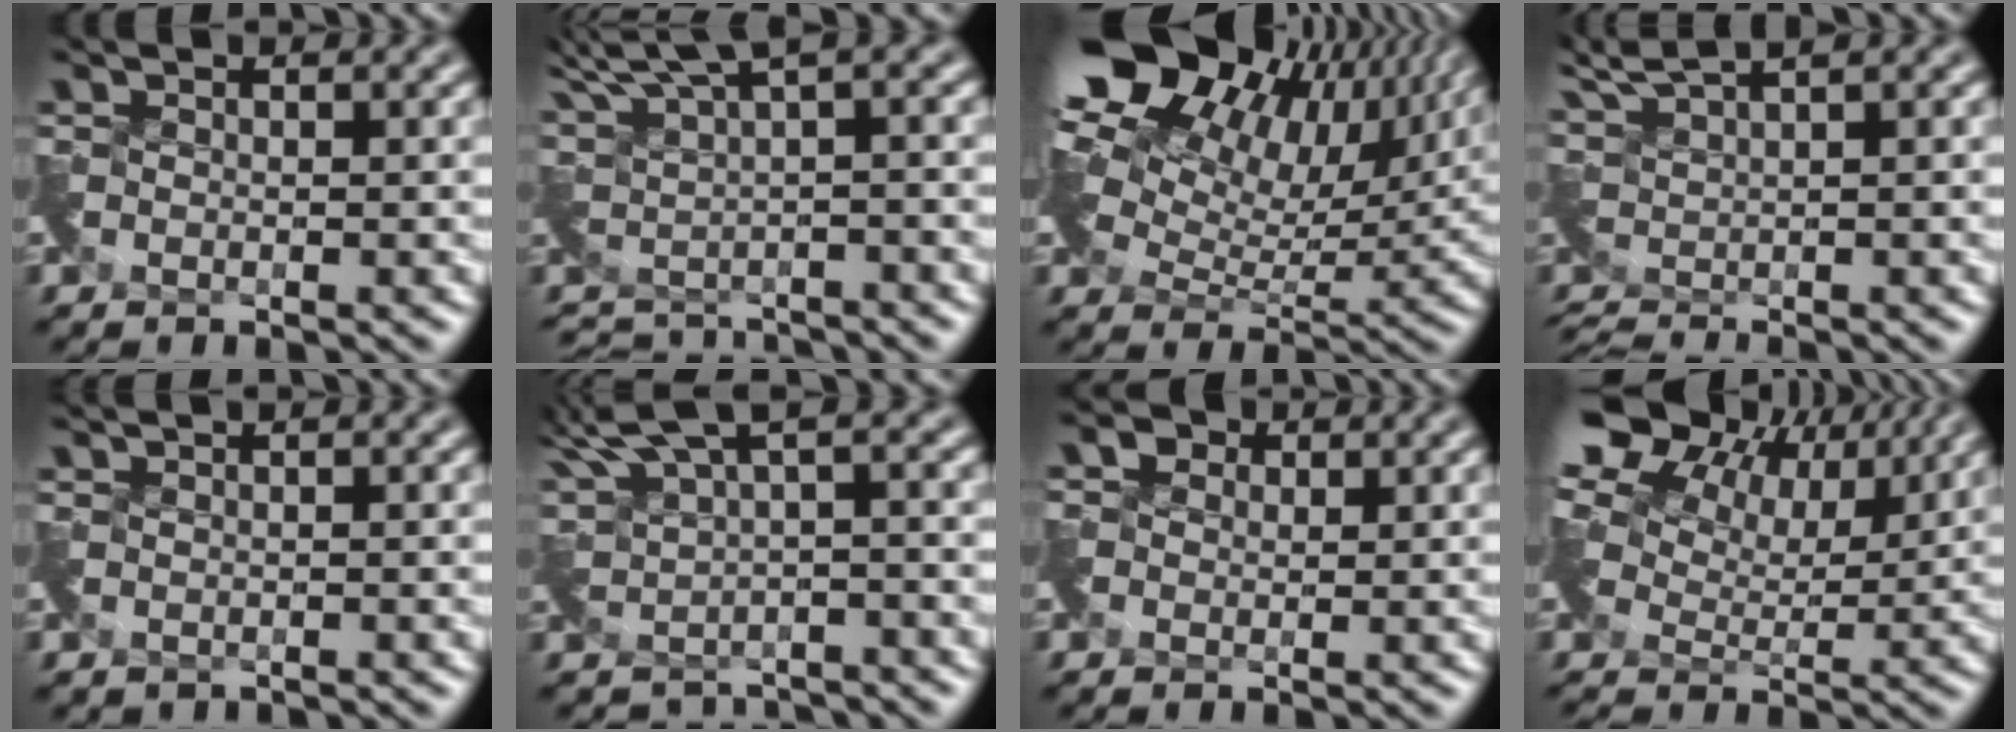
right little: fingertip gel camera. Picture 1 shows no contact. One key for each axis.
{"total": 3.2, "fx": 1.4, "fy": 1.4, "fz": 2.5, "tx": -0.054, "ty": -0.018, "tz": 0.044}
{"total": 18.5, "fx": 10.2, "fy": 10.9, "fz": 11.0, "tx": -0.207, "ty": 0.060, "tz": 0.163}
{"total": 2.5, "fx": 1.4, "fy": 0.4, "fz": 2.1, "tx": -0.042, "ty": -0.002, "tz": 0.024}
{"total": 1.1, "fx": -0.1, "fy": 0.8, "fz": 0.8, "tx": -0.018, "ty": -0.010, "tz": -0.002}
{"total": 3.2, "fx": 1.4, "fy": 1.6, "fz": 2.4, "tx": -0.052, "ty": -0.028, "tz": 0.044}
{"total": 1.4, "fx": -0.4, "fy": 1.2, "fz": -0.7, "tx": 0.013, "ty": 0.000, "tz": -0.007}
{"total": 14.7, "fx": 7.9, "fy": 8.7, "fz": 8.8, "tx": -0.188, "ty": 0.038, "tz": 0.114}